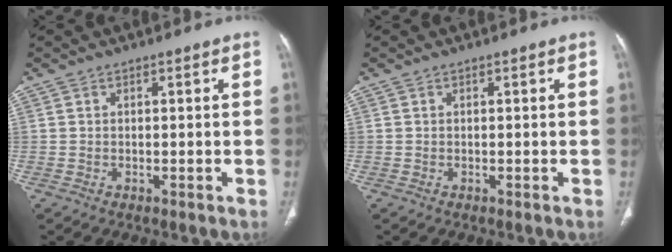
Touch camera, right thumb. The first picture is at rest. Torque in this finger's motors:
{"motor_torque": [0.00, 0.00, -0.26, 0.26, 0.00]}